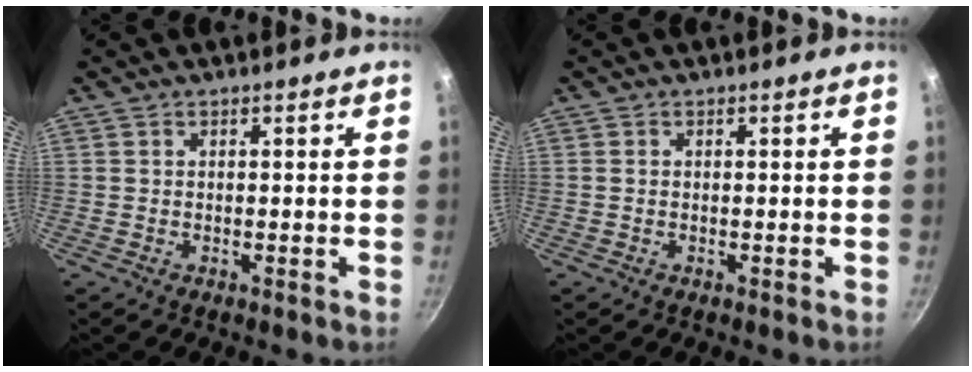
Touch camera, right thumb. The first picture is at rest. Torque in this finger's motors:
{"motor_torque": [0.06, -0.09, 0.02, 0.65, 0.08]}